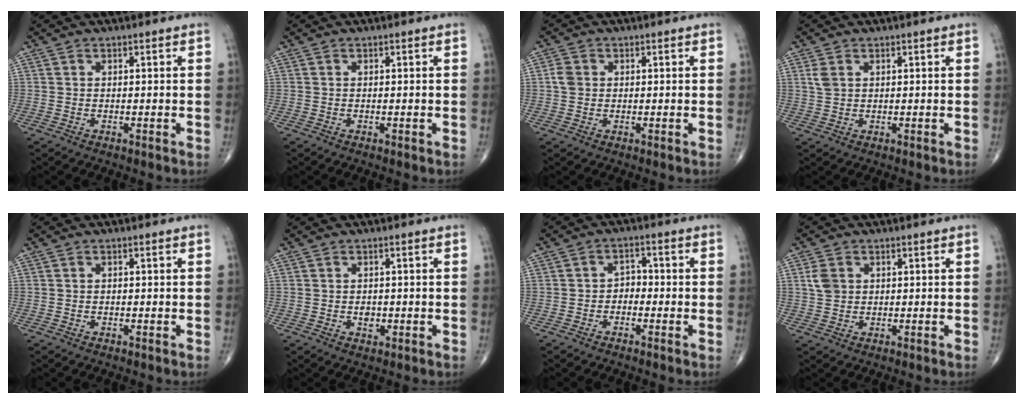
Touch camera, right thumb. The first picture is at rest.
{"total": 0.0}
{"total": 2.5, "force": [0.3, 2.1, 1.3], "torque": [-0.022, 0.006, 0.002]}
{"total": 2.1, "force": [0.8, 1.4, 1.4], "torque": [-0.030, 0.004, 0.022]}
{"total": 0.0}
{"total": 2.0, "force": [-0.3, 1.4, 1.4], "torque": [-0.016, 0.001, -0.002]}
{"total": 1.5, "force": [-0.5, 1.2, 0.8], "torque": [-0.003, 0.006, -0.013]}
{"total": 3.4, "force": [0.9, 2.7, 1.9], "torque": [-0.030, 0.002, 0.019]}